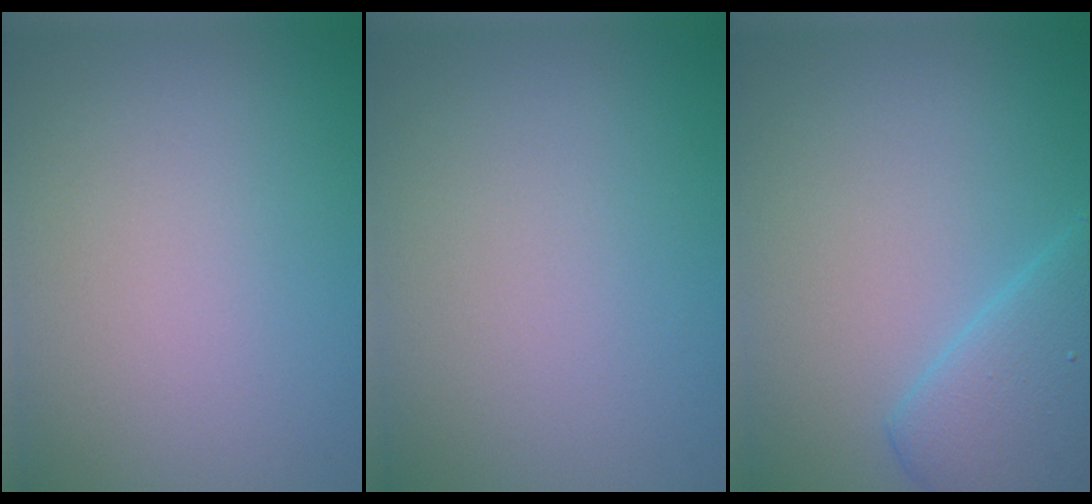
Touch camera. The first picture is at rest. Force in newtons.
{"total": 0.0}
{"total": 5.2, "press": 5.2, "slide": 0.3}